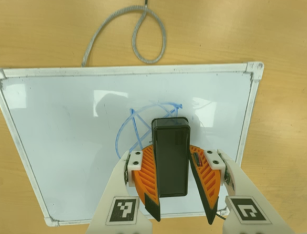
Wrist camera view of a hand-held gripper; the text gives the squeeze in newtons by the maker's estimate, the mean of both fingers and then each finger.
{"total": 8.4, "left": 9.4, "right": 7.4}